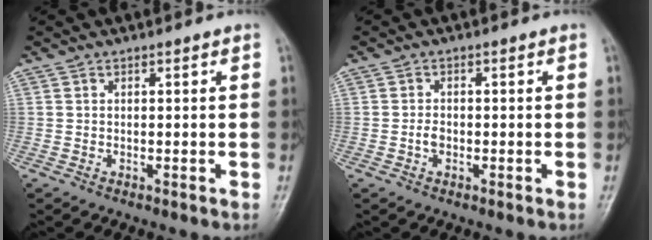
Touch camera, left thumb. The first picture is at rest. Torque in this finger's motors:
{"motor_torque": [-0.26, 0.17, 0.23, 0.16, 0.00]}